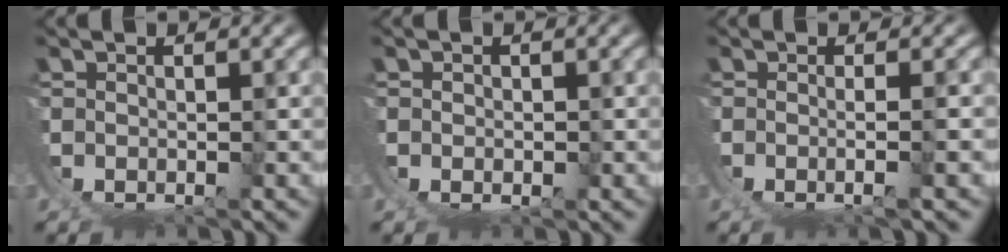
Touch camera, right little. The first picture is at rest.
{"total": 0.7, "force": [0.7, -0.1, 0.0], "torque": [0.003, 0.000, 0.010]}
{"total": 2.0, "force": [0.0, -0.4, 2.0], "torque": [-0.039, -0.010, 0.009]}